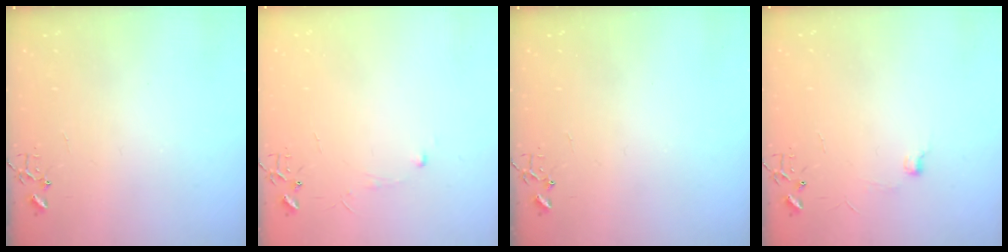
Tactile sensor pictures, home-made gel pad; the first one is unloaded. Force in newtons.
{"total": 3.9, "press": 3.8, "slide": 0.4}
{"total": 0.0}
{"total": 5.6, "press": 5.6, "slide": 0.7}